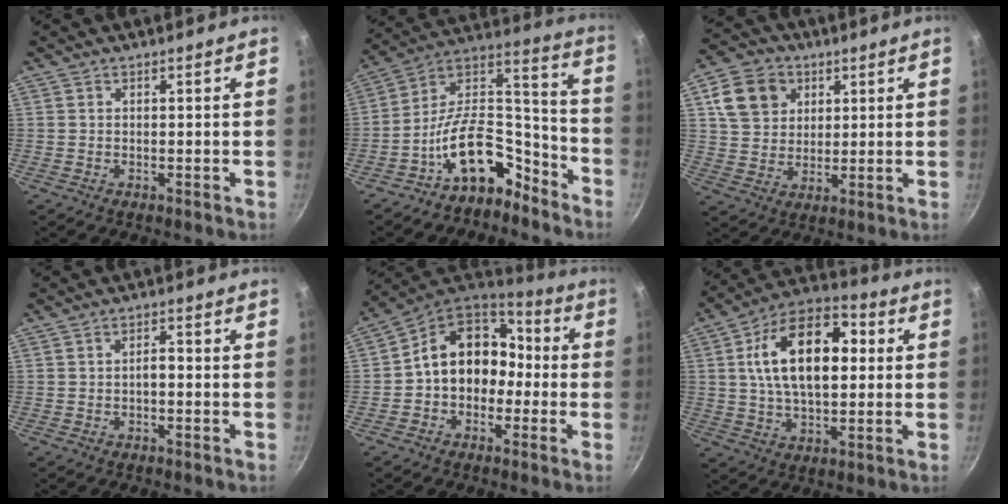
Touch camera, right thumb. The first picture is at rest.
{"total": 14.6, "force": [-9.7, 7.2, 8.2], "torque": [-0.119, 0.122, -0.179]}
{"total": 11.1, "force": [3.9, 9.2, 4.9], "torque": [-0.068, -0.003, 0.072]}
{"total": 2.0, "force": [-0.4, 1.0, 1.7], "torque": [-0.022, 0.011, -0.008]}
{"total": 14.5, "force": [-1.5, 11.0, 9.4], "torque": [-0.107, 0.052, -0.039]}
{"total": 18.6, "force": [3.2, 10.4, 15.1], "torque": [-0.236, 0.019, 0.047]}